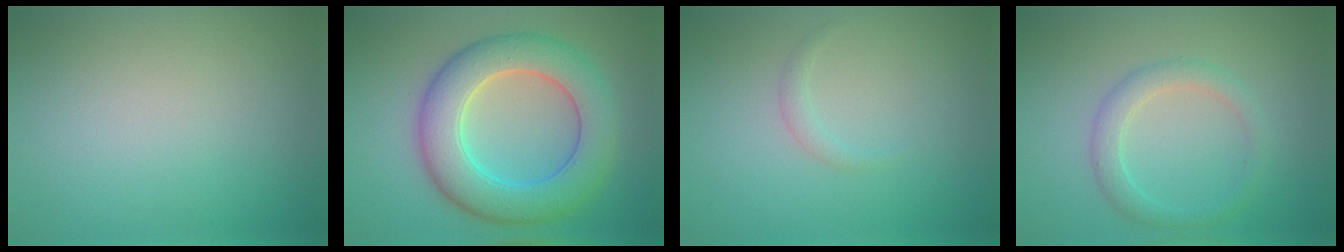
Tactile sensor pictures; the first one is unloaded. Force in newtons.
{"total": 8.4, "press": 8.4, "slide": 0.5}
{"total": 0.9, "press": 0.9, "slide": 0.0}
{"total": 2.5, "press": 2.5, "slide": 0.2}